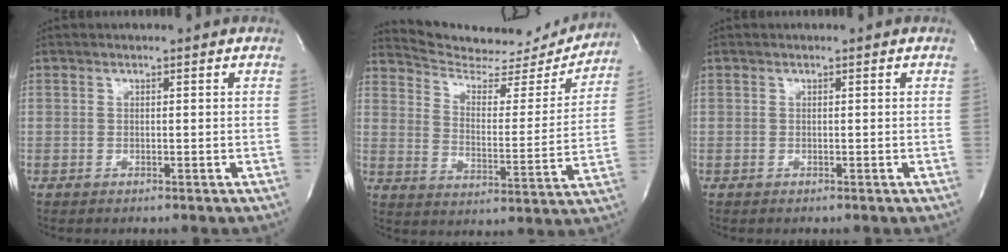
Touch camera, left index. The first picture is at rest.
{"total": 18.2, "force": [17.6, 3.4, 3.1], "torque": [-0.040, -0.041, 0.241]}
{"total": 0.0}